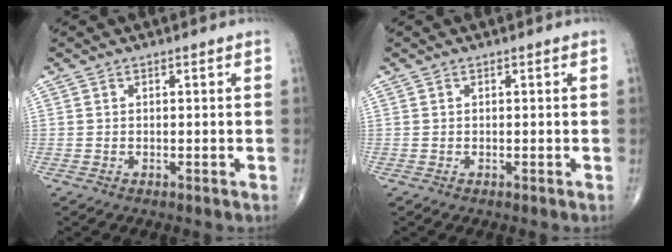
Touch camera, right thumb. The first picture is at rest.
{"total": 0.0}